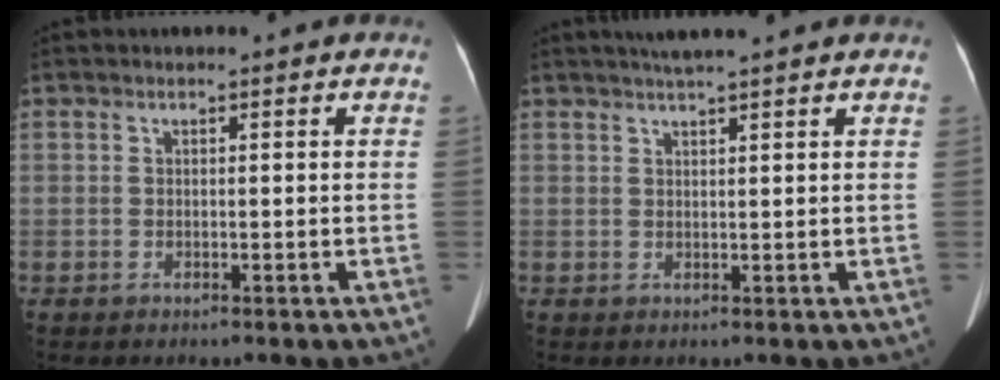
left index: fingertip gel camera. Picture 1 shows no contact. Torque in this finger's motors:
{"motor_torque": [0.00, -0.18, 0.04, 0.05]}